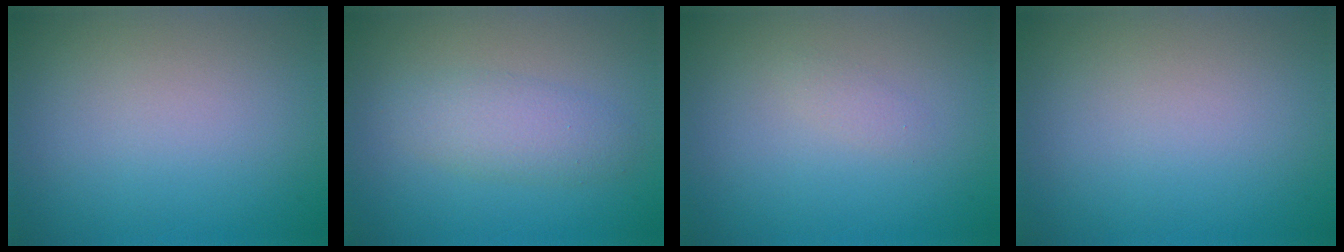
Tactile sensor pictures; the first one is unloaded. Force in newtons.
{"total": 2.7, "press": 2.7, "slide": 0.0}
{"total": 0.7, "press": 0.7, "slide": 0.0}
{"total": 0.0}